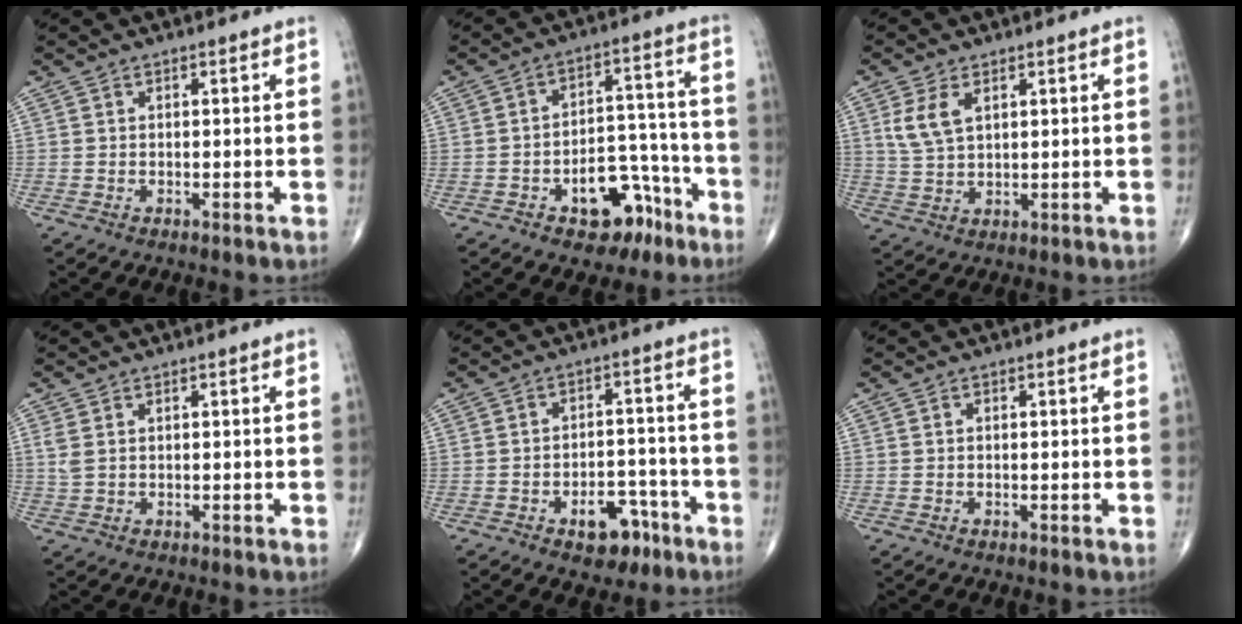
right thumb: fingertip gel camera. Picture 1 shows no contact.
{"total": 11.7, "force": [-6.3, 6.9, 6.9], "torque": [-0.052, 0.061, -0.086]}
{"total": 5.8, "force": [2.2, 3.2, 4.3], "torque": [-0.090, -0.003, 0.052]}
{"total": 2.0, "force": [0.8, 1.0, 1.5], "torque": [-0.044, 0.008, 0.026]}
{"total": 7.8, "force": [-4.3, 4.7, 4.4], "torque": [-0.029, 0.041, -0.057]}
{"total": 0.0}